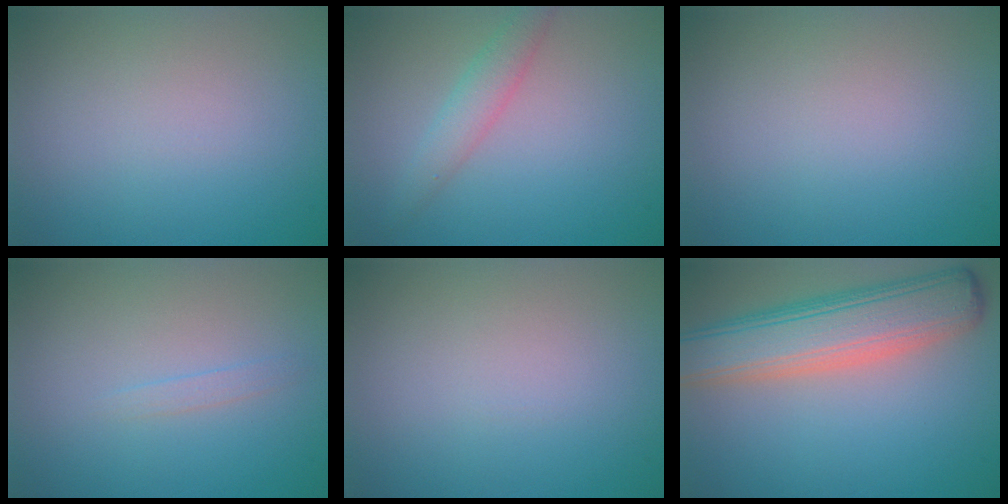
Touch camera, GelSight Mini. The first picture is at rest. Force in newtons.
{"total": 2.3, "press": 2.3, "slide": 0.0}
{"total": 0.0}
{"total": 0.7, "press": 0.7, "slide": 0.1}
{"total": 0.0}
{"total": 8.2, "press": 8.1, "slide": 0.5}